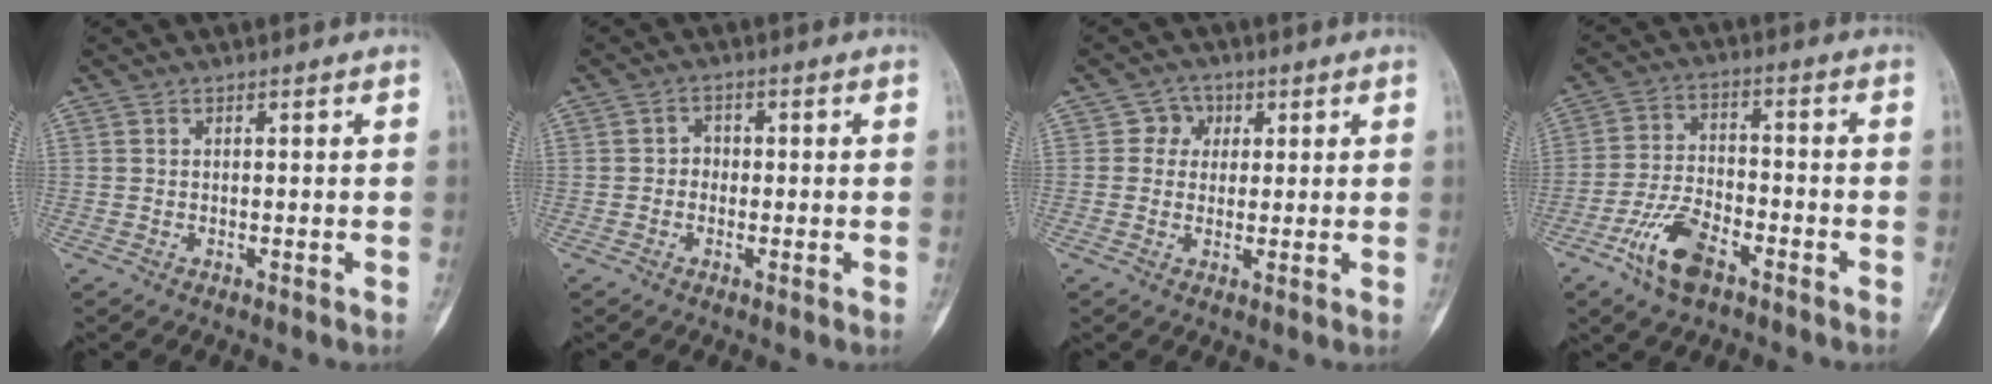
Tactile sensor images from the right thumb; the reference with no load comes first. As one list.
[{"total": 2.1, "force": [-0.4, 1.9, 0.9], "torque": [0.006, 0.010, -0.013]}, {"total": 3.9, "force": [1.1, 3.6, 1.1], "torque": [0.011, 0.005, 0.009]}, {"total": 10.0, "force": [-5.7, 4.6, 6.7], "torque": [-0.133, 0.026, -0.108]}]